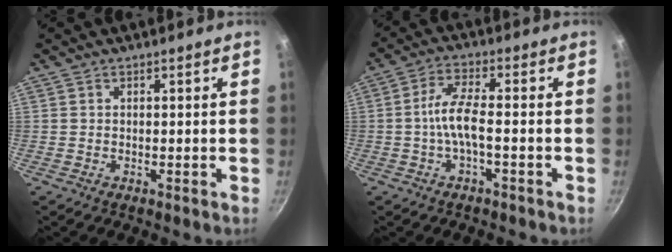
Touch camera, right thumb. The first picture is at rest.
{"total": 6.0, "force": [-1.6, 1.6, 5.6], "torque": [-0.123, 0.022, -0.039]}